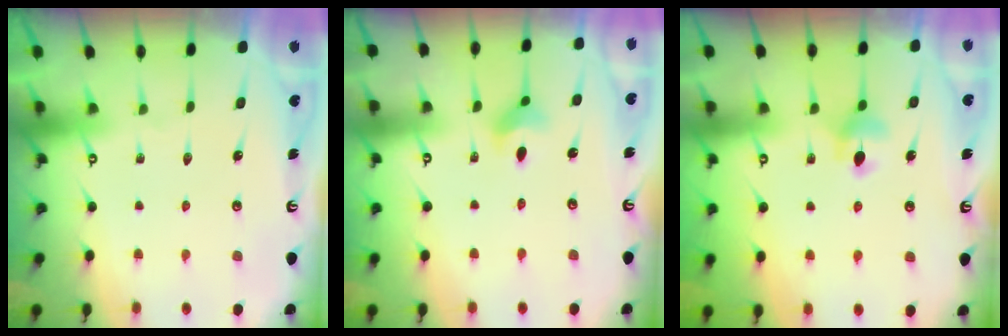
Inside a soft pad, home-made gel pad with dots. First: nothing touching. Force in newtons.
{"total": 3.8, "press": 3.8, "slide": 0.5}
{"total": 6.2, "press": 6.1, "slide": 0.8}